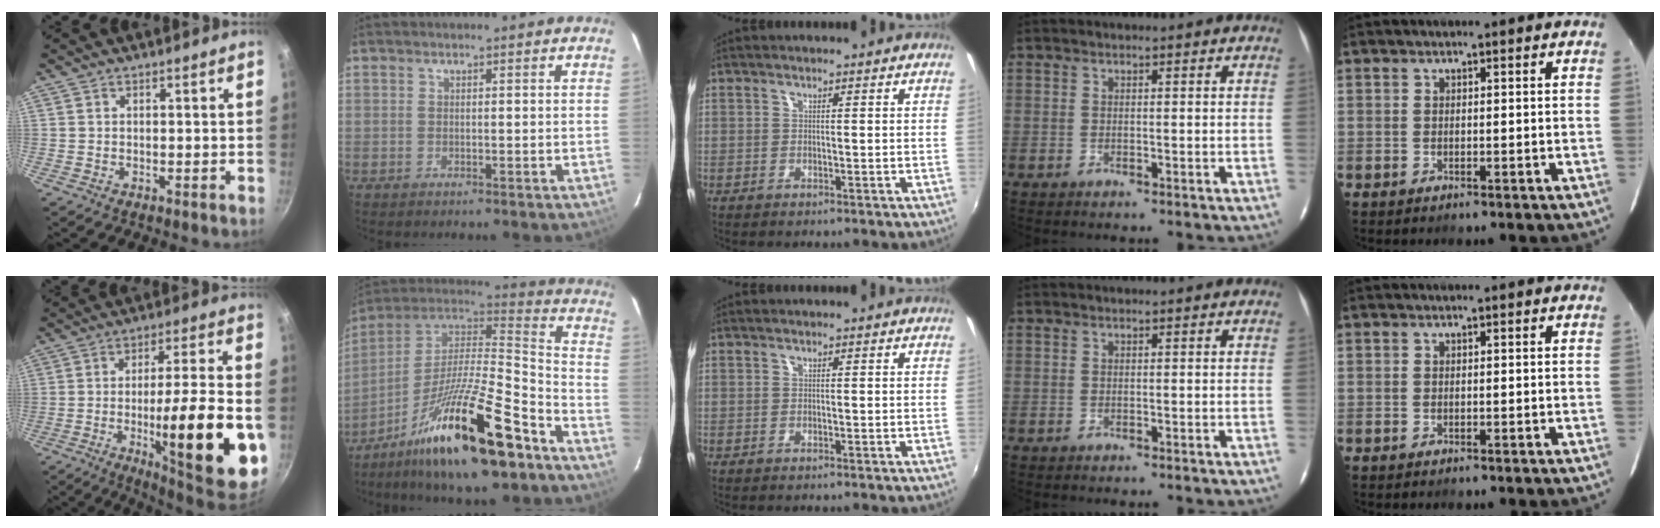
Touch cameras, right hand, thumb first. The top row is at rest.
{"thumb": {"total": 23.1, "force": [-5.9, 4.9, 21.8], "torque": [-0.296, 0.016, -0.081]}, "index": {"total": 24.2, "force": [-15.3, 5.1, 18.0], "torque": [-0.305, -0.023, -0.260]}}